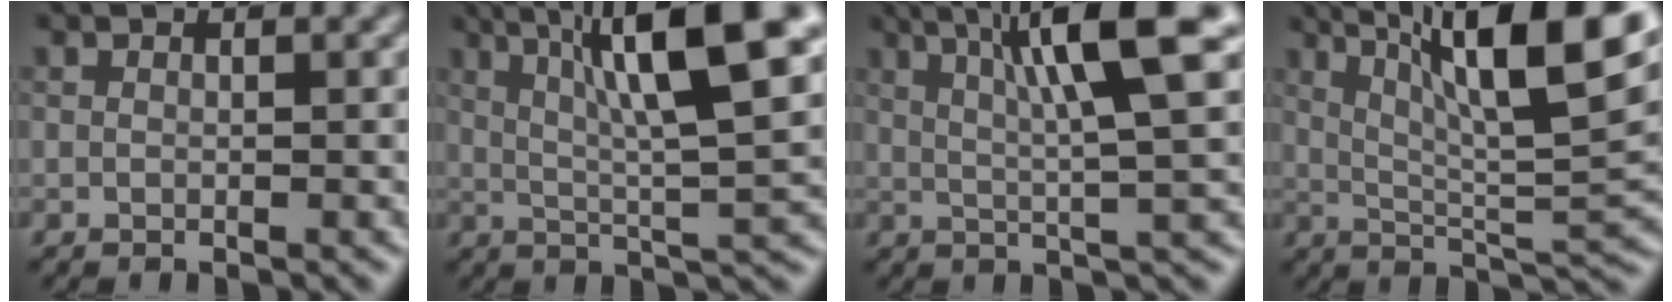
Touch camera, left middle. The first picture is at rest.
{"total": 11.6, "force": [4.7, 2.1, 10.4], "torque": [-0.148, 0.016, 0.075]}
{"total": 9.0, "force": [3.3, 1.2, 8.3], "torque": [-0.115, 0.015, 0.051]}
{"total": 13.1, "force": [5.9, 3.0, 11.3], "torque": [-0.170, 0.011, 0.100]}